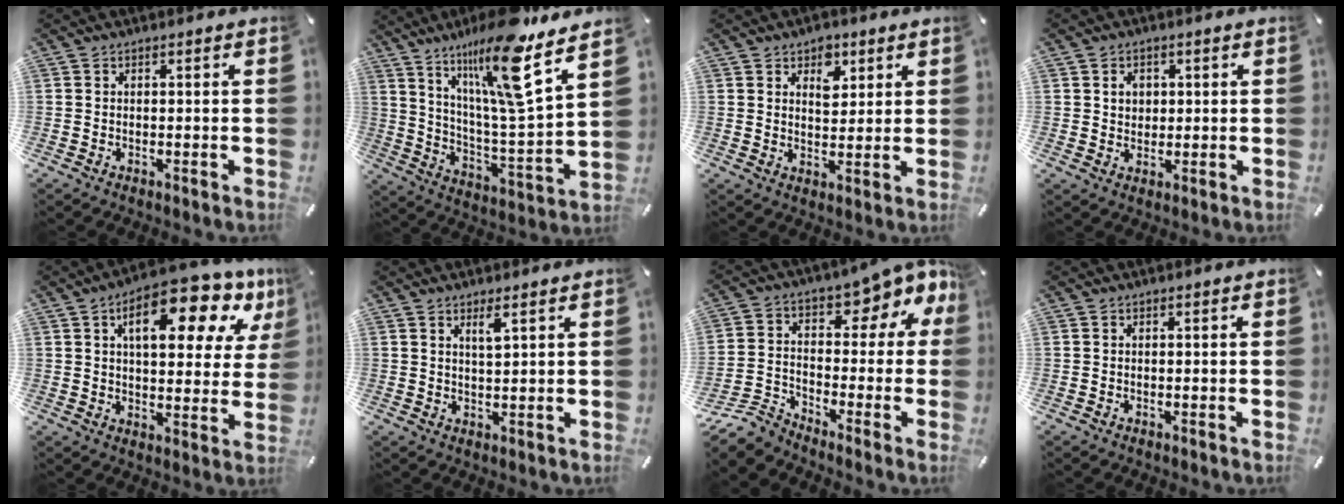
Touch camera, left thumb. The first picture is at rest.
{"total": 19.0, "force": [13.1, 2.8, 13.5], "torque": [-0.241, -0.079, 0.206]}
{"total": 5.8, "force": [2.8, 4.1, 3.1], "torque": [-0.021, -0.009, 0.043]}
{"total": 3.0, "force": [0.6, 2.7, 0.9], "torque": [-0.010, 0.000, 0.006]}
{"total": 19.0, "force": [10.1, 8.4, 13.7], "torque": [-0.181, -0.056, 0.157]}
{"total": 2.8, "force": [1.8, 0.4, 2.2], "torque": [-0.038, -0.002, 0.029]}
{"total": 8.7, "force": [-4.4, 4.9, 5.7], "torque": [-0.109, 0.003, -0.090]}
{"total": 0.0}